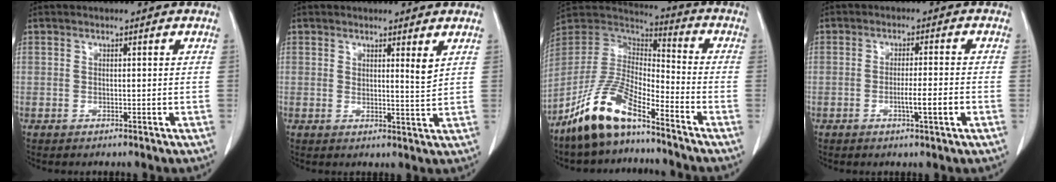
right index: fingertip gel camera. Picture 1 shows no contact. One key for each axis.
{"total": 2.7, "fx": 1.6, "fy": 0.1, "fz": 2.1, "tx": -0.034, "ty": -0.014, "tz": 0.023}
{"total": 13.4, "fx": -9.6, "fy": 3.5, "fz": 8.6, "tx": -0.185, "ty": 0.005, "tz": -0.184}
{"total": 4.4, "fx": -1.5, "fy": -0.1, "fz": 4.1, "tx": -0.065, "ty": -0.004, "tz": -0.022}